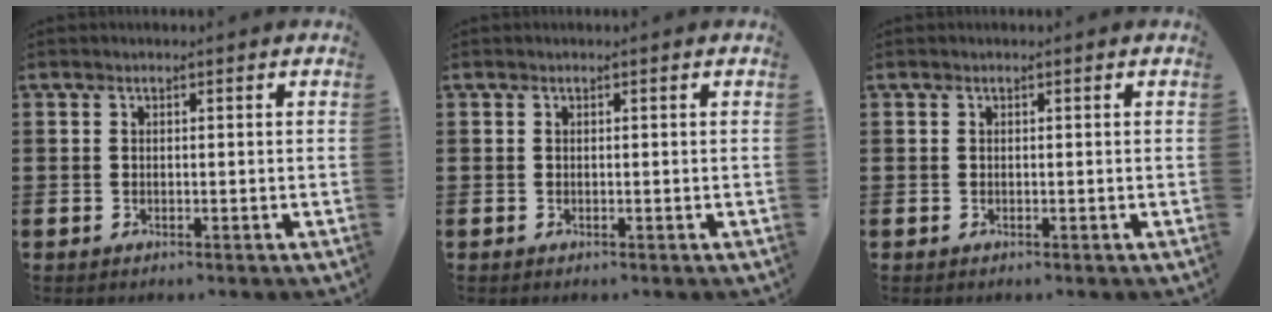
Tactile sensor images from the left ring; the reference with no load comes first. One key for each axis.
{"total": 0.0}
{"total": 0.0}